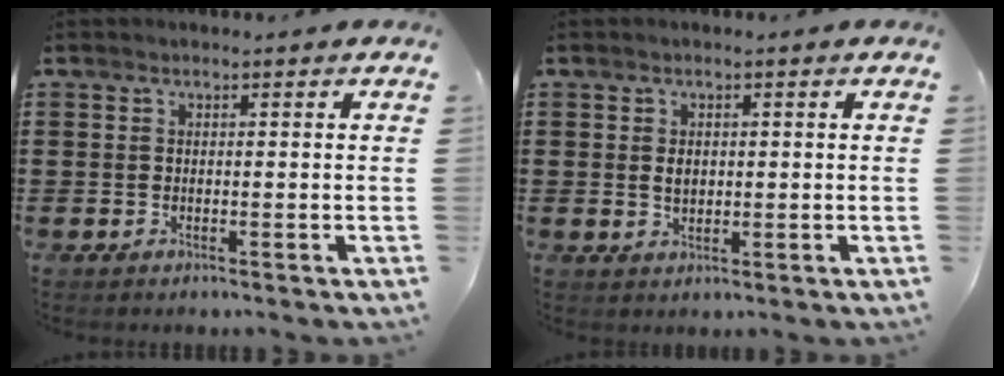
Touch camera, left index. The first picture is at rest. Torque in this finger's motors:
{"motor_torque": [0.57, 0.43, 0.27, 0.03]}